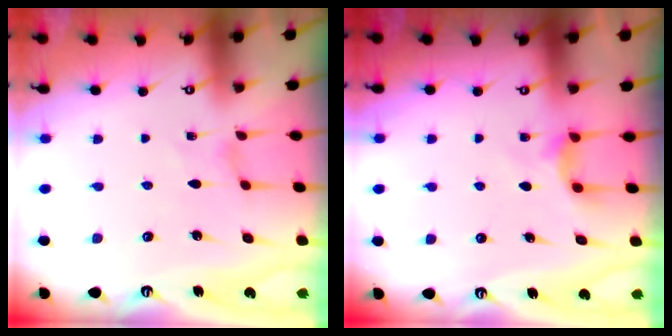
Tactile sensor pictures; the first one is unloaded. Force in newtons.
{"total": 3.7, "press": 3.7, "slide": 0.5}